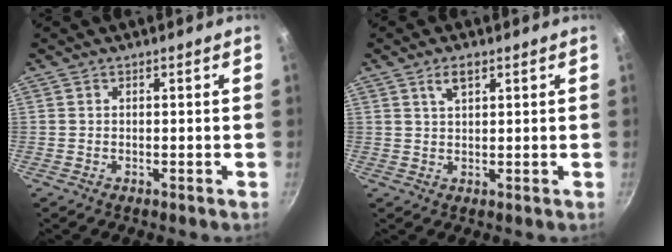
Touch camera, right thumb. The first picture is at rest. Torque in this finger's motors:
{"motor_torque": [-0.76, 0.56, 0.08, 0.07, 0.00]}